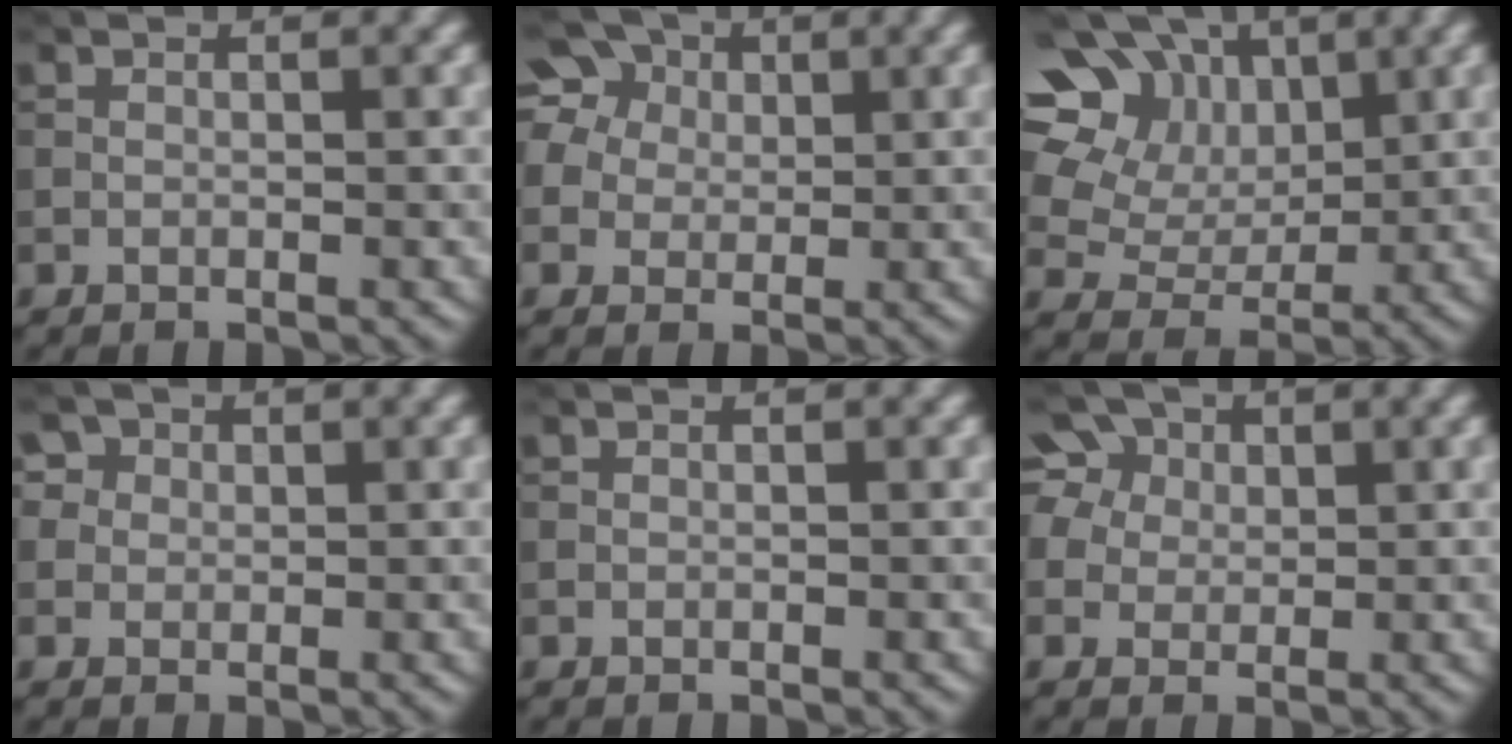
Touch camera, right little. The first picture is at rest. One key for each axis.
{"total": 10.3, "fx": 4.9, "fy": 7.7, "fz": 4.8, "tx": -0.114, "ty": 0.040, "tz": 0.057}
{"total": 15.2, "fx": 7.2, "fy": 11.1, "fz": 7.4, "tx": -0.185, "ty": 0.044, "tz": 0.135}
{"total": 4.6, "fx": 2.4, "fy": 3.5, "fz": 1.7, "tx": -0.037, "ty": 0.013, "tz": 0.024}
{"total": 0.0}
{"total": 9.5, "fx": 4.7, "fy": 7.0, "fz": 4.4, "tx": -0.099, "ty": 0.035, "tz": 0.057}